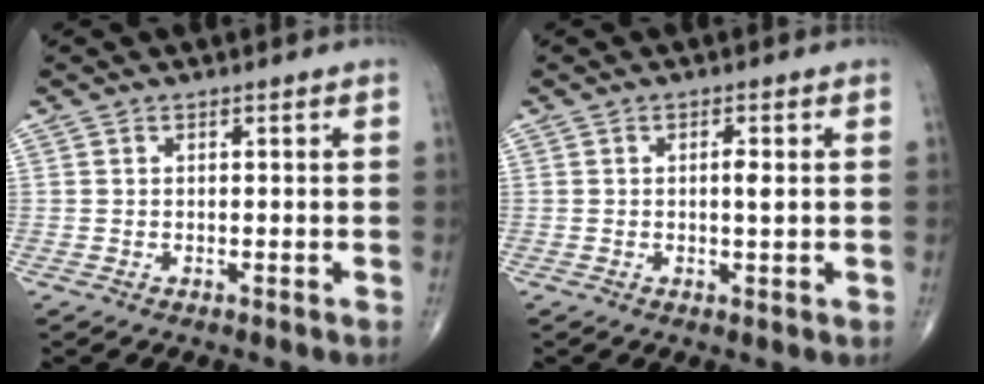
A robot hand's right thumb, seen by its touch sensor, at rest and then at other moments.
{"total": 2.2, "force": [0.1, 0.5, 2.2], "torque": [-0.035, -0.002, 0.001]}